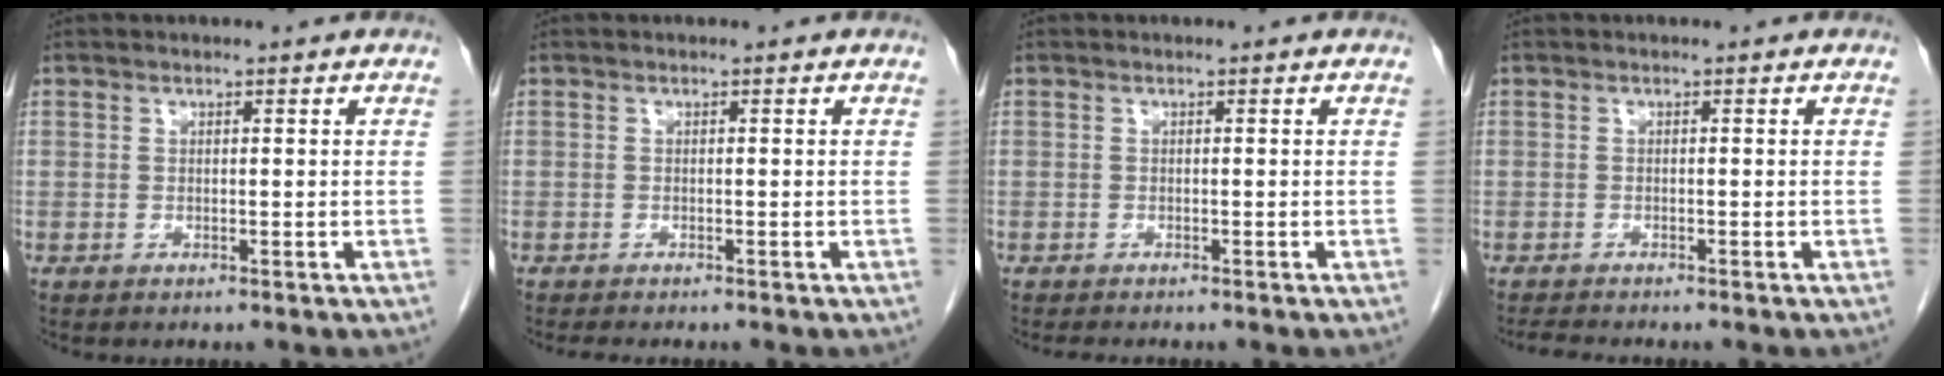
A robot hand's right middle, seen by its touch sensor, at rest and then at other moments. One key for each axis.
{"total": 2.6, "fx": -2.2, "fy": 0.4, "fz": 1.2, "tx": -0.018, "ty": -0.005, "tz": -0.027}
{"total": 2.0, "fx": -1.8, "fy": 0.3, "fz": 0.9, "tx": -0.015, "ty": -0.004, "tz": -0.022}
{"total": 2.2, "fx": -2.1, "fy": -0.1, "fz": 0.8, "tx": -0.016, "ty": -0.008, "tz": -0.035}